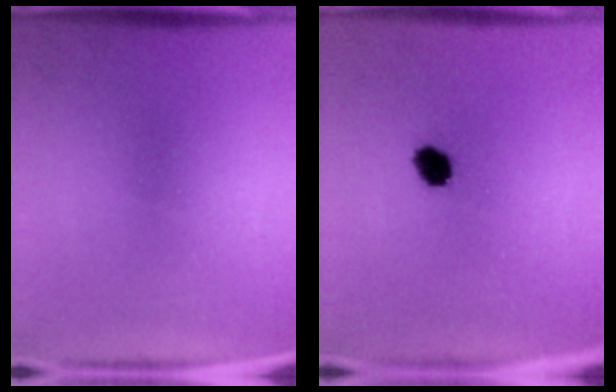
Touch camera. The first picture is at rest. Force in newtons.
{"total": 4.2}